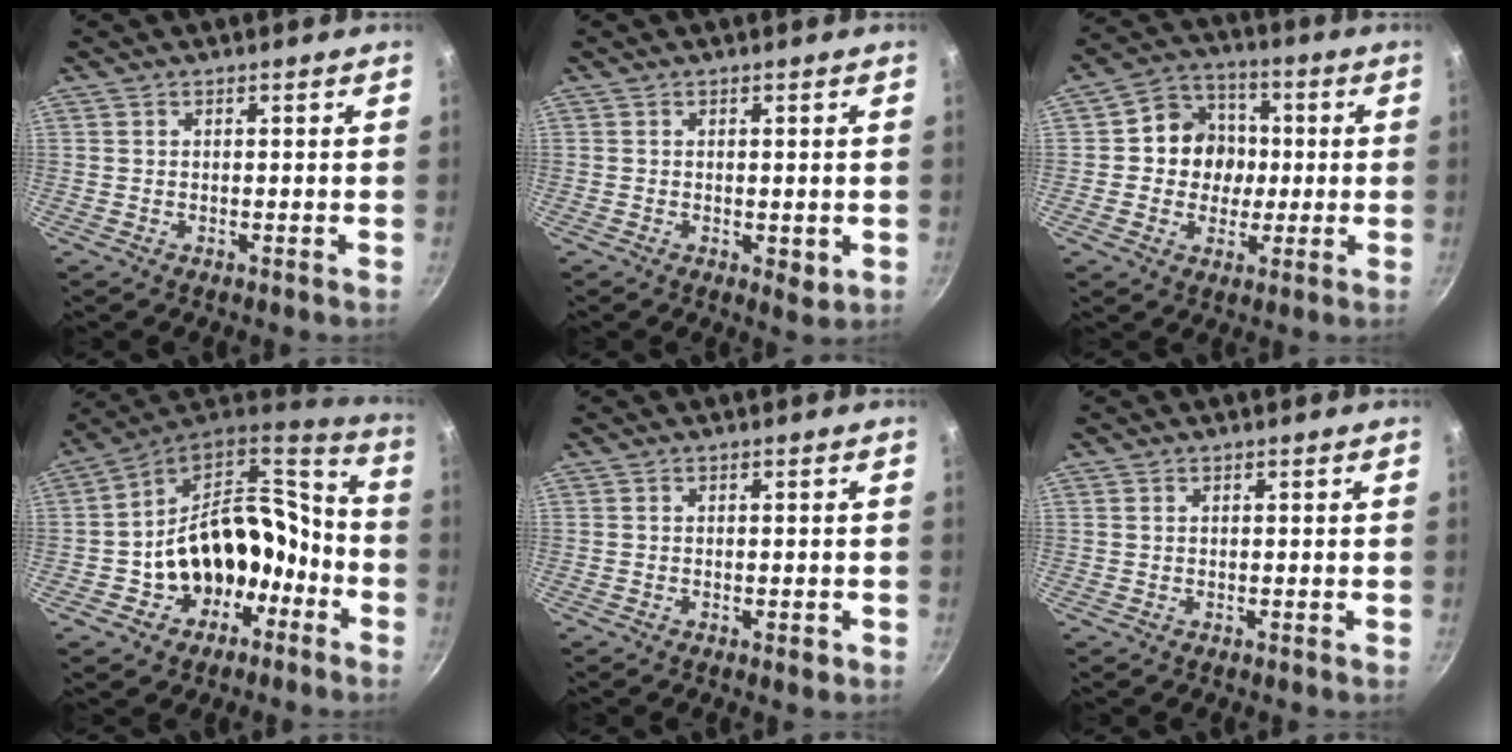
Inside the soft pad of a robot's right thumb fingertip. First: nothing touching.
{"total": 2.8, "force": [-0.4, 1.3, 2.4], "torque": [-0.035, -0.011, -0.003]}
{"total": 10.2, "force": [0.1, 9.3, 4.1], "torque": [-0.020, 0.017, -0.015]}
{"total": 18.7, "force": [-5.7, 14.1, 11.0], "torque": [-0.141, 0.083, -0.071]}
{"total": 1.7, "force": [-0.7, 0.6, 1.4], "torque": [-0.025, 0.000, -0.009]}
{"total": 0.0}